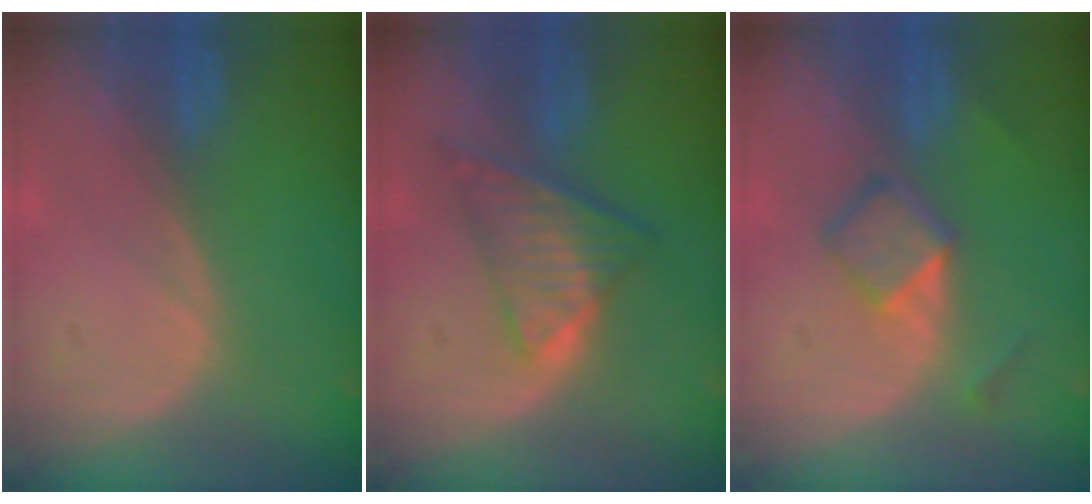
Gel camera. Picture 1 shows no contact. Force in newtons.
{"total": 7.5, "press": 6.3, "slide": 4.0}
{"total": 4.6, "press": 4.5, "slide": 1.1}